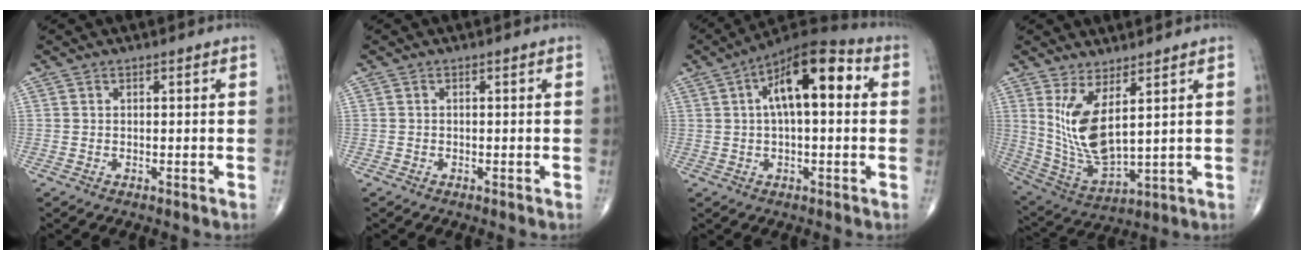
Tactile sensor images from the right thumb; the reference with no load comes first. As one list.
[{"total": 0.0}, {"total": 14.7, "force": [3.3, 6.2, 13.0], "torque": [-0.192, 0.033, 0.042]}, {"total": 11.7, "force": [4.0, 4.3, 10.1], "torque": [-0.204, -0.041, 0.097]}]